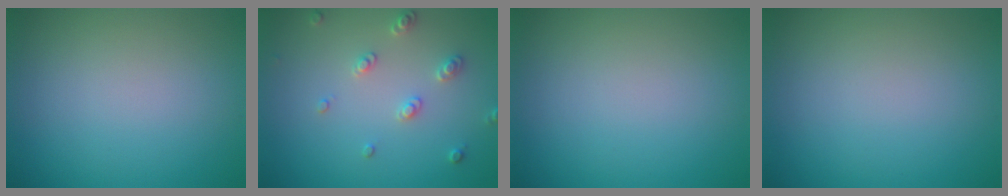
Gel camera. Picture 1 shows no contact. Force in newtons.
{"total": 2.2, "press": 2.1, "slide": 0.6}
{"total": 0.0}
{"total": 0.0}